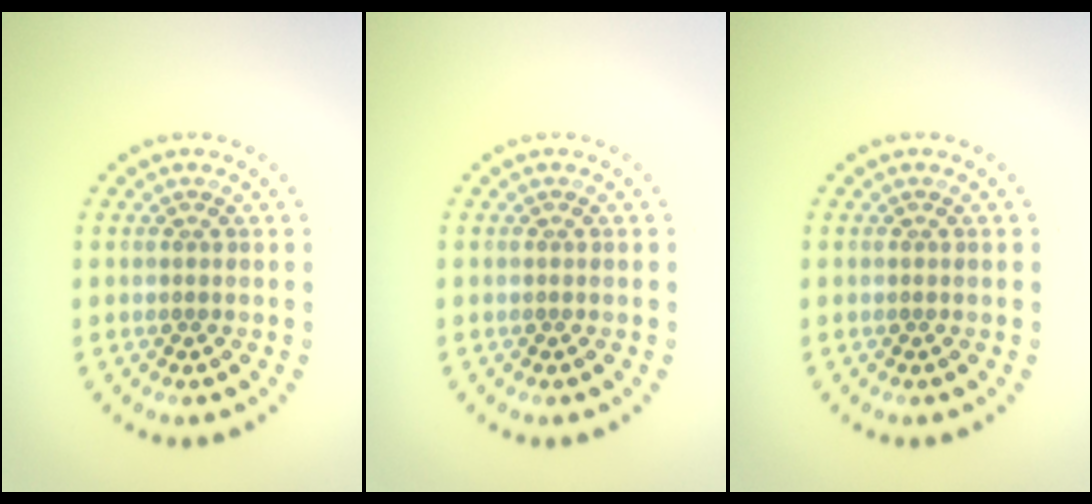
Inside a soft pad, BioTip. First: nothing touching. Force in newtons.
{"total": 0.0}
{"total": 0.0}